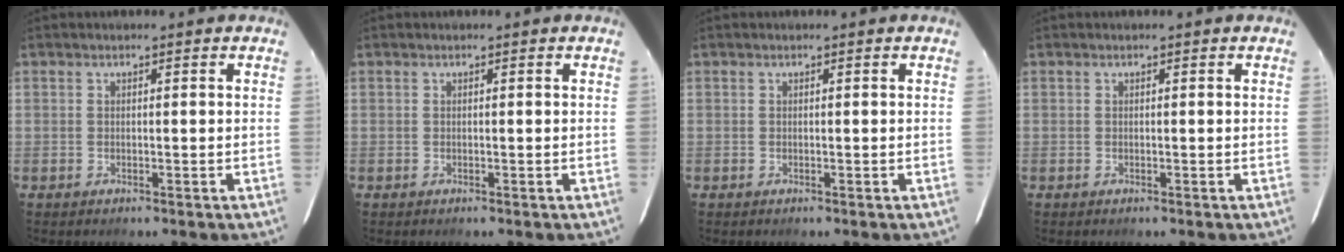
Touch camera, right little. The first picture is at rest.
{"total": 0.0}
{"total": 0.0}
{"total": 0.0}